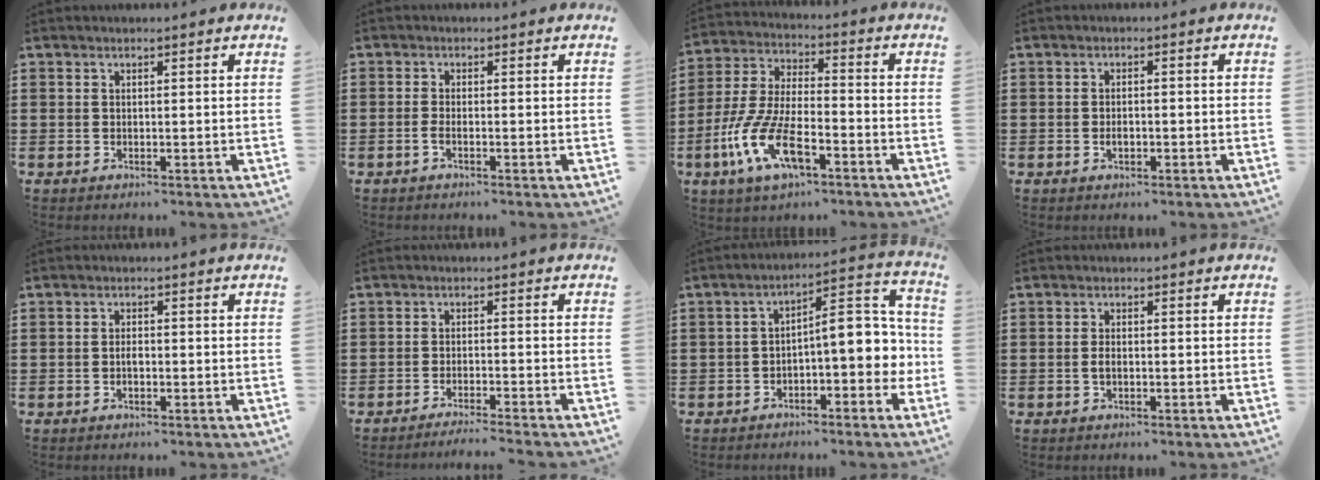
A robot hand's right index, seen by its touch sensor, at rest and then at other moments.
{"total": 1.4, "force": [-0.7, 0.1, 1.1], "torque": [-0.021, -0.003, -0.012]}
{"total": 10.9, "force": [-5.3, 4.0, 8.7], "torque": [-0.216, -0.013, -0.107]}
{"total": 1.4, "force": [-0.5, 0.6, 1.2], "torque": [-0.024, -0.001, -0.009]}
{"total": 1.6, "force": [-0.5, 0.8, 1.3], "torque": [-0.026, 0.002, -0.010]}
{"total": 2.2, "force": [-2.1, -0.5, 0.5], "torque": [-0.009, -0.001, -0.043]}
{"total": 7.9, "force": [-0.1, 3.5, 7.1], "torque": [-0.099, -0.013, -0.013]}
{"total": 1.4, "force": [-0.3, 0.5, 1.3], "torque": [-0.033, -0.004, -0.009]}